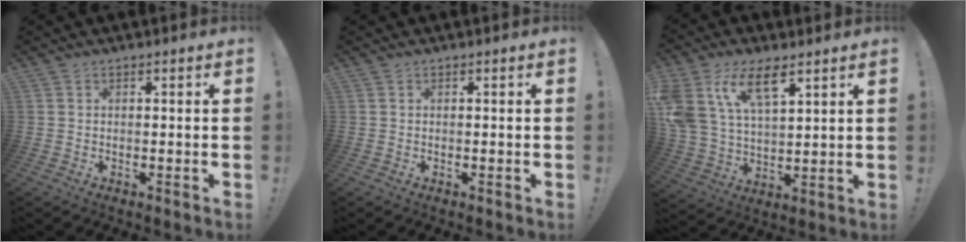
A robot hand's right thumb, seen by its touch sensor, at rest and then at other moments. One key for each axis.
{"total": 0.0}
{"total": 14.4, "fx": 8.2, "fy": 7.3, "fz": 9.2, "tx": -0.193, "ty": -0.033, "tz": 0.152}